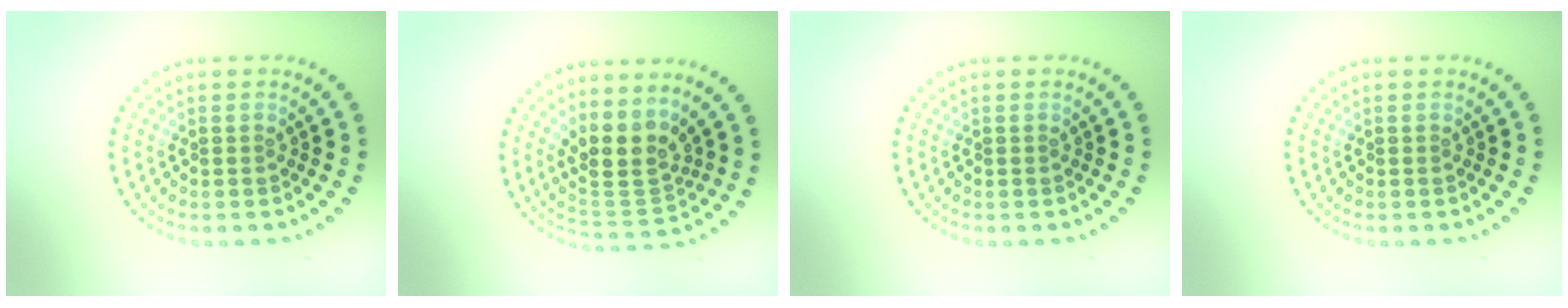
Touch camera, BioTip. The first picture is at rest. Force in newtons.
{"total": 3.8, "press": 3.2, "slide": 2.1}
{"total": 0.0}
{"total": 0.0}